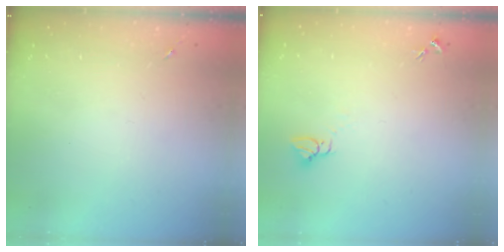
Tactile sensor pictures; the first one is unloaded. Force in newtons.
{"total": 3.0, "press": 3.0, "slide": 0.1}